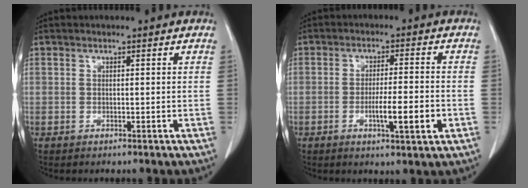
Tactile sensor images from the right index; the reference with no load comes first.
{"total": 6.7, "force": [-2.0, 0.5, 6.3], "torque": [-0.104, -0.008, -0.030]}